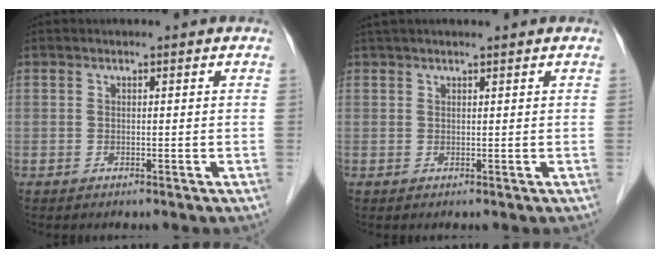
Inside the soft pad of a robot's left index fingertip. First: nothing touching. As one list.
[{"total": 4.2, "force": [3.5, 0.0, 2.4], "torque": [-0.036, 0.032, 0.060]}]